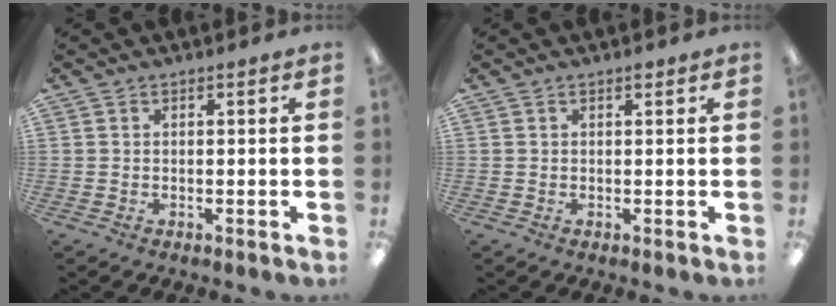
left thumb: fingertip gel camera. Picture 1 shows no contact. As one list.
[{"total": 1.0, "force": [0.8, 0.4, 0.5], "torque": [-0.004, -0.002, 0.012]}]